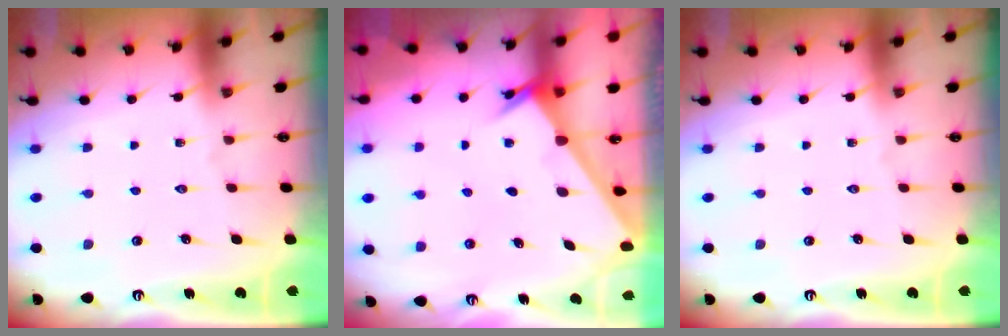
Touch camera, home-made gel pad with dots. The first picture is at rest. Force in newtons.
{"total": 2.3, "press": 2.3, "slide": 0.2}
{"total": 0.0}